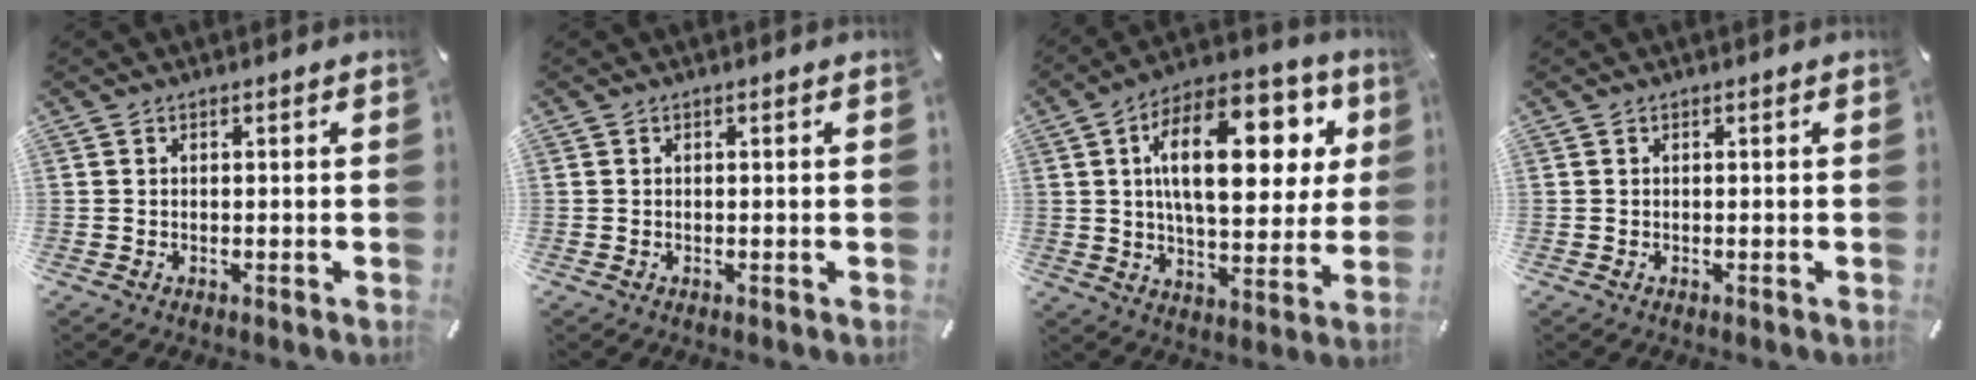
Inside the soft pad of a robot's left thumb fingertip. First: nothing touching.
{"total": 0.0}
{"total": 23.2, "force": [7.1, 11.8, 18.7], "torque": [-0.295, -0.016, 0.108]}
{"total": 0.0}